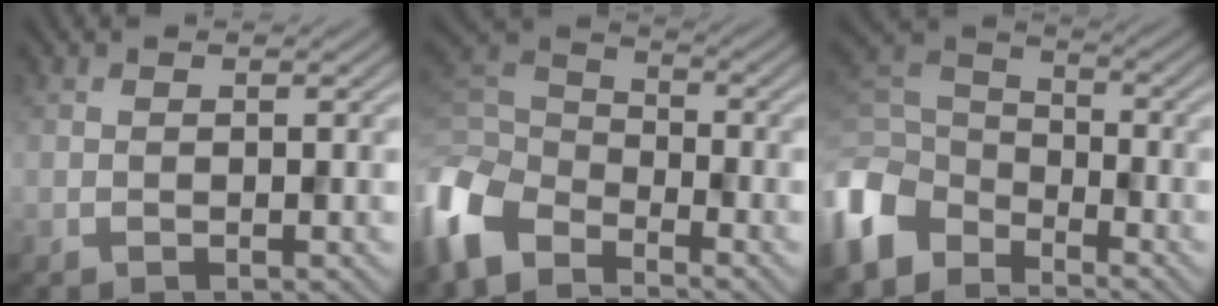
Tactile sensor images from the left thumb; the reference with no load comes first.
{"total": 9.1, "force": [-6.0, 4.8, 4.8], "torque": [-0.138, -0.014, -0.140]}
{"total": 9.4, "force": [-6.2, 5.6, 4.4], "torque": [-0.121, -0.008, -0.145]}